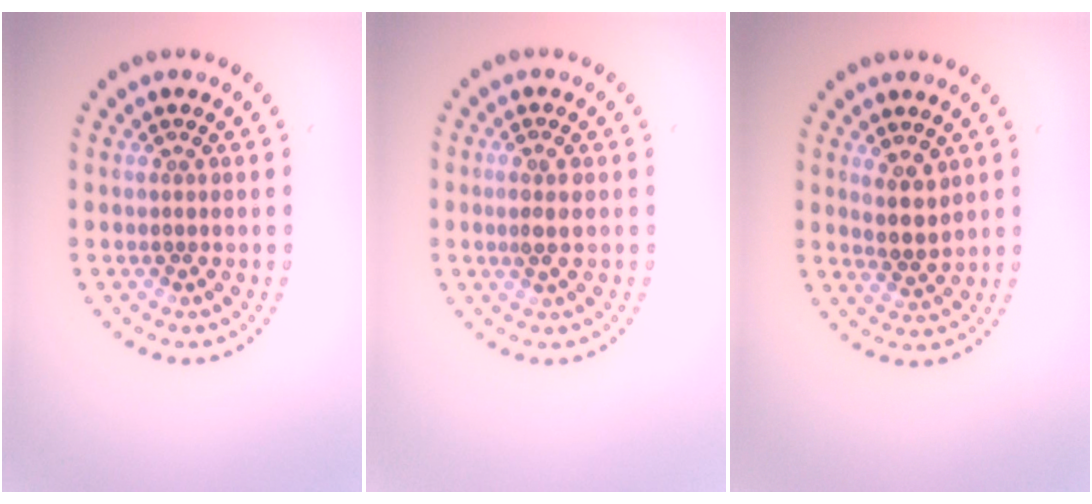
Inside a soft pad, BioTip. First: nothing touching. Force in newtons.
{"total": 1.7, "press": 1.6, "slide": 0.7}
{"total": 2.4, "press": 2.1, "slide": 1.2}